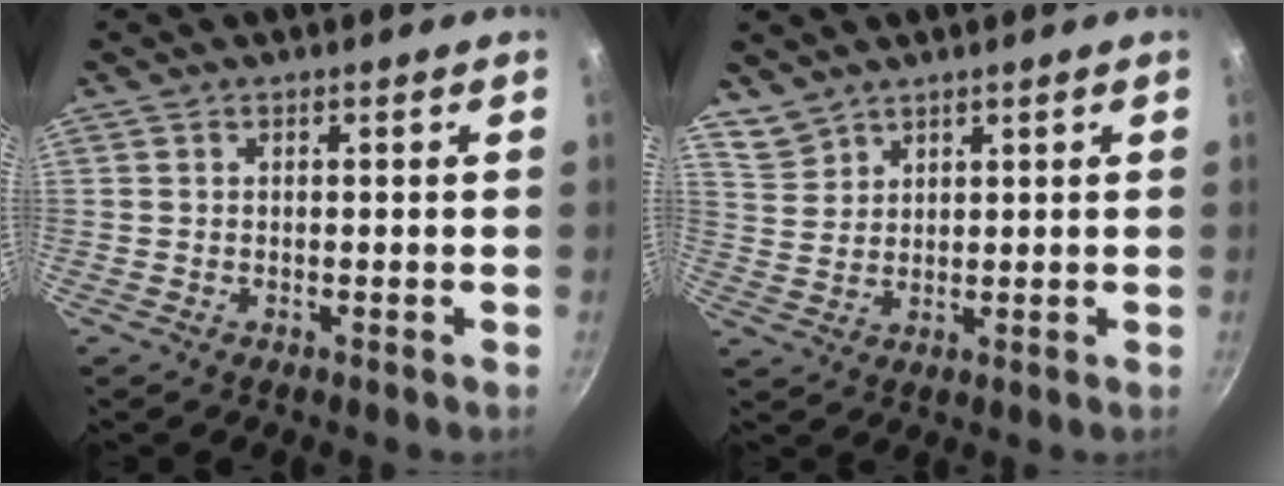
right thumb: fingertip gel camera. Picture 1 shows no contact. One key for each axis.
{"total": 4.2, "fx": 3.7, "fy": 2.1, "fz": 0.5, "tx": -0.004, "ty": -0.002, "tz": 0.083}